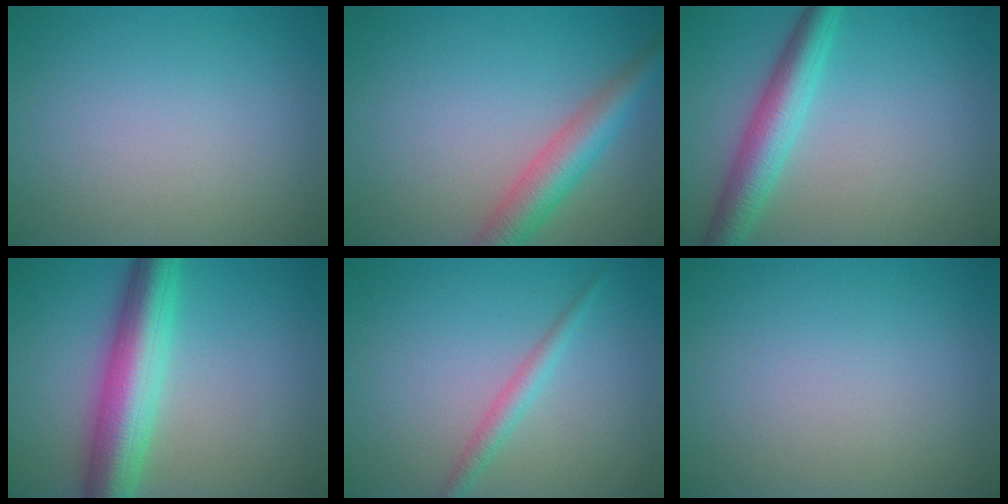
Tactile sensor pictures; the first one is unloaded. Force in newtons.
{"total": 4.6, "press": 4.6, "slide": 0.1}
{"total": 4.7, "press": 4.7, "slide": 0.2}
{"total": 7.7, "press": 7.6, "slide": 0.3}
{"total": 1.8, "press": 1.8, "slide": 0.1}
{"total": 0.0}